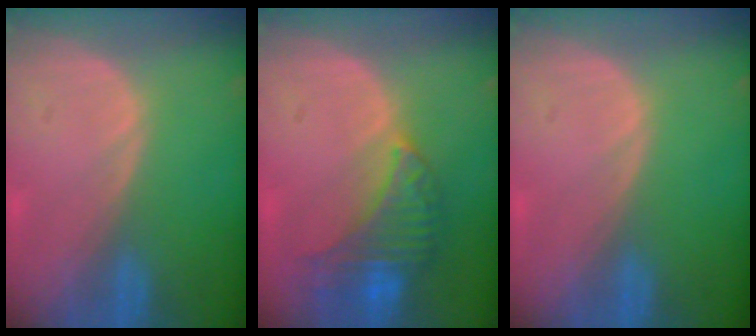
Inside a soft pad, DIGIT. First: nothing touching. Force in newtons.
{"total": 7.6, "press": 7.2, "slide": 2.5}
{"total": 0.0}